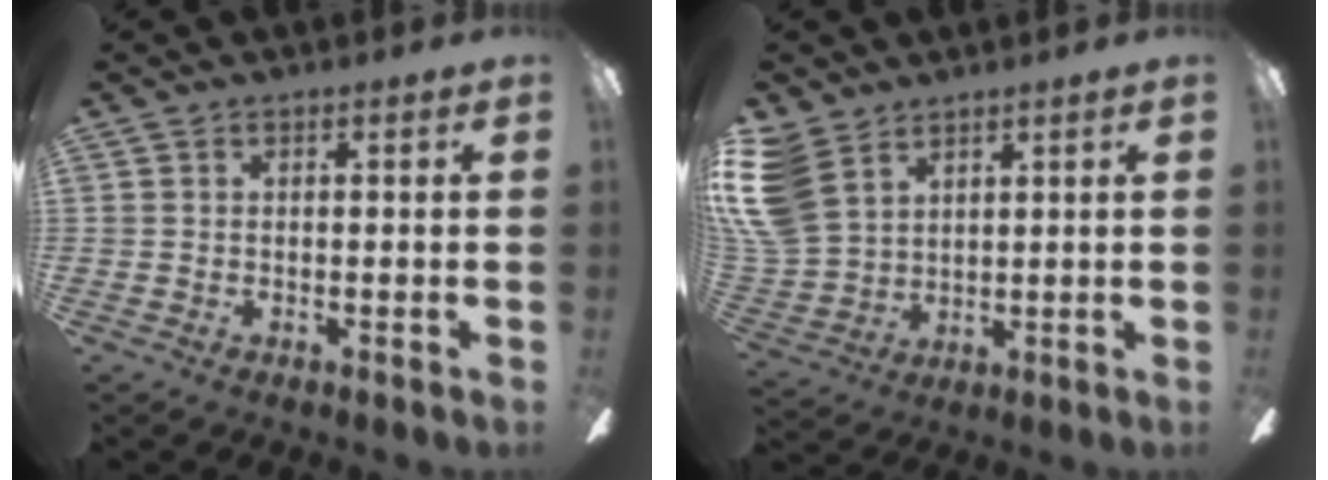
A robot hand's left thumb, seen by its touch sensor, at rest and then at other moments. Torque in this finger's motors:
{"motor_torque": [0.52, 0.61, 1.41, -1.36, 0.85]}